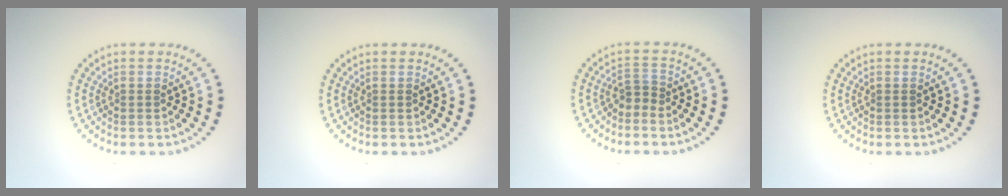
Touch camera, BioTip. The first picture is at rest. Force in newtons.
{"total": 0.0}
{"total": 1.4, "press": 0.9, "slide": 1.1}
{"total": 0.0}